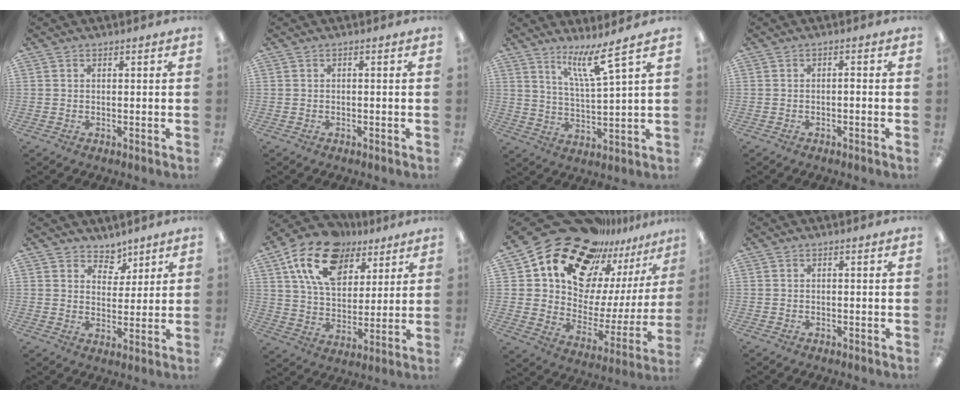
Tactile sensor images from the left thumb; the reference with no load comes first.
{"total": 0.0}
{"total": 9.8, "force": [6.8, 1.0, 7.0], "torque": [-0.122, -0.042, 0.112]}
{"total": 0.8, "force": [-0.6, -0.2, 0.6], "torque": [-0.009, -0.003, -0.011]}
{"total": 5.4, "force": [4.2, 3.3, 0.6], "torque": [-0.006, -0.031, 0.075]}
{"total": 18.0, "force": [10.2, 11.2, 9.7], "torque": [-0.174, -0.038, 0.187]}
{"total": 21.4, "force": [17.7, 10.0, 6.9], "torque": [-0.132, -0.145, 0.323]}
{"total": 0.0}